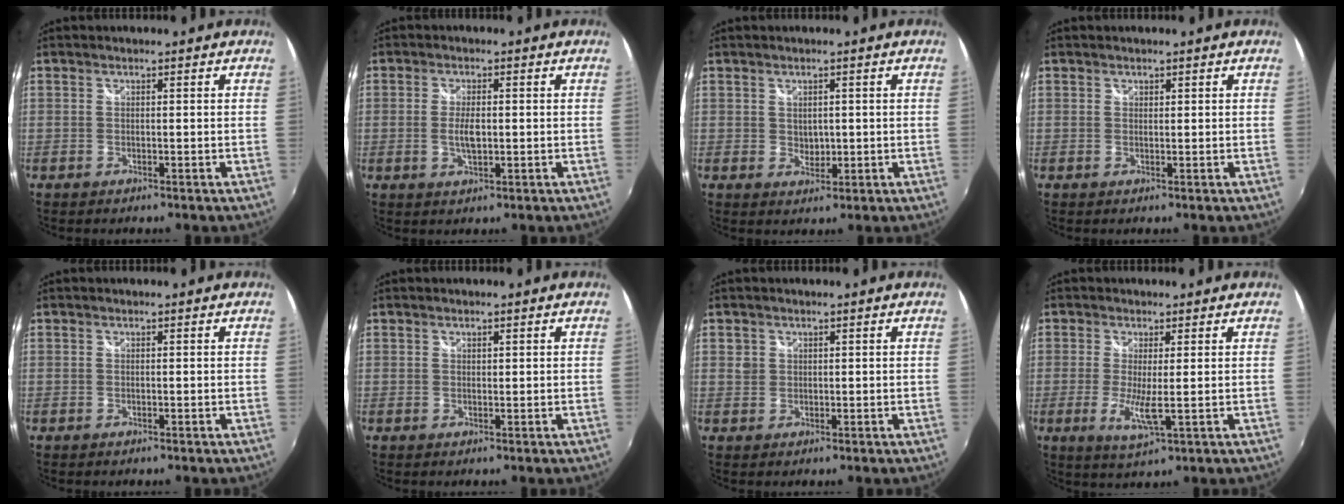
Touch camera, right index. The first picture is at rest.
{"total": 3.5, "force": [-0.2, 1.4, 3.2], "torque": [-0.059, -0.001, 0.000]}
{"total": 2.1, "force": [0.5, 1.8, 1.0], "torque": [-0.014, 0.003, 0.013]}
{"total": 0.5, "force": [0.4, 0.4, 0.0], "torque": [0.001, 0.001, 0.006]}
{"total": 0.0}
{"total": 0.6, "force": [0.5, 0.4, 0.2], "torque": [-0.002, 0.002, 0.008]}
{"total": 1.5, "force": [0.3, 1.4, 0.1], "torque": [-0.002, 0.002, 0.002]}
{"total": 4.9, "force": [-0.5, 0.5, 4.9], "torque": [-0.103, -0.011, -0.010]}